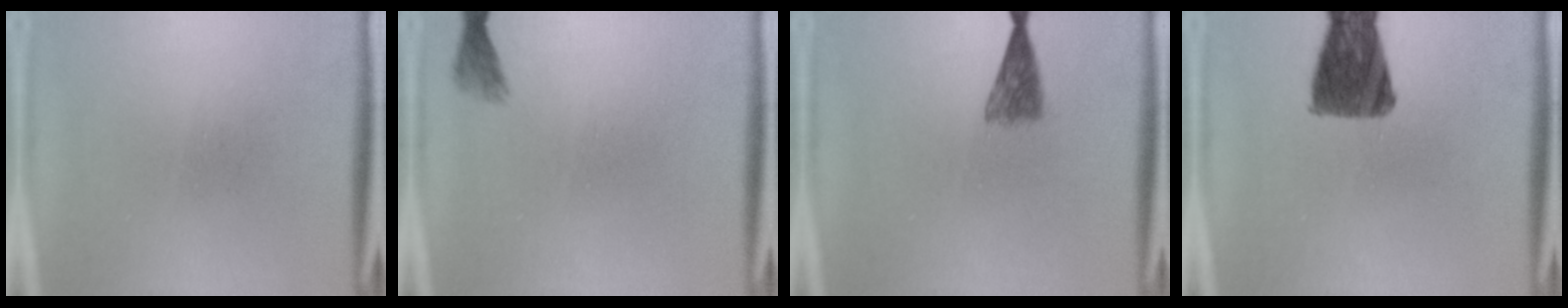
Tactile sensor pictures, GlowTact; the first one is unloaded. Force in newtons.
{"total": 1.5}
{"total": 3.4}
{"total": 10.1}